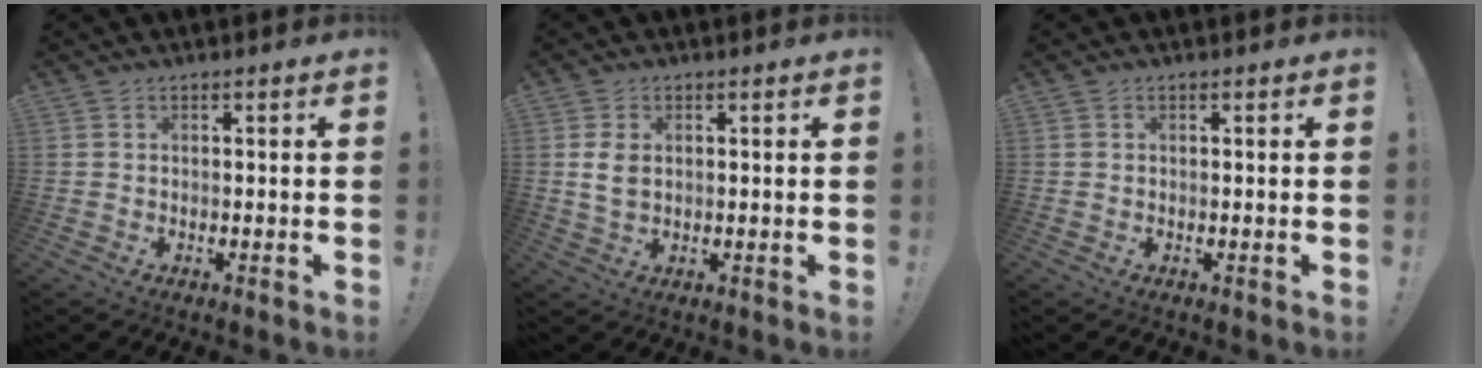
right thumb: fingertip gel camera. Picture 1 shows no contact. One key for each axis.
{"total": 4.2, "fx": 0.9, "fy": 2.6, "fz": 3.1, "tx": -0.058, "ty": -0.006, "tz": 0.012}
{"total": 0.0}